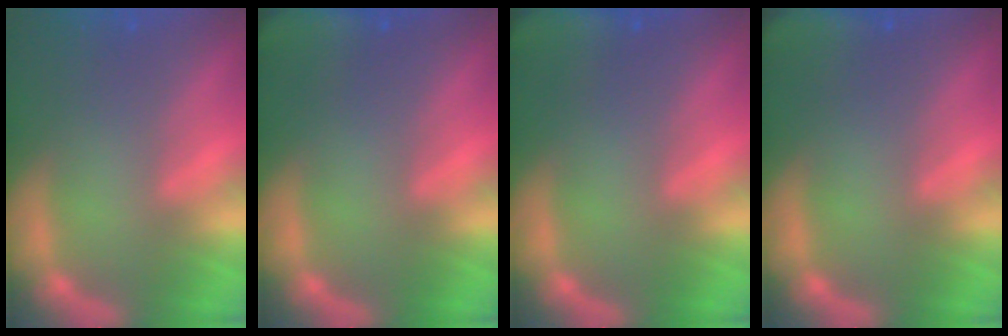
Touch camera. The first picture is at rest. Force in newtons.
{"total": 7.0}
{"total": 7.0}
{"total": 6.4}